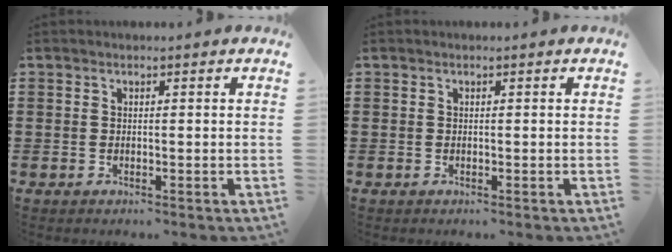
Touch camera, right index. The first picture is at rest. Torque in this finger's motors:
{"motor_torque": [-0.05, -0.07, 0.01, 0.00]}